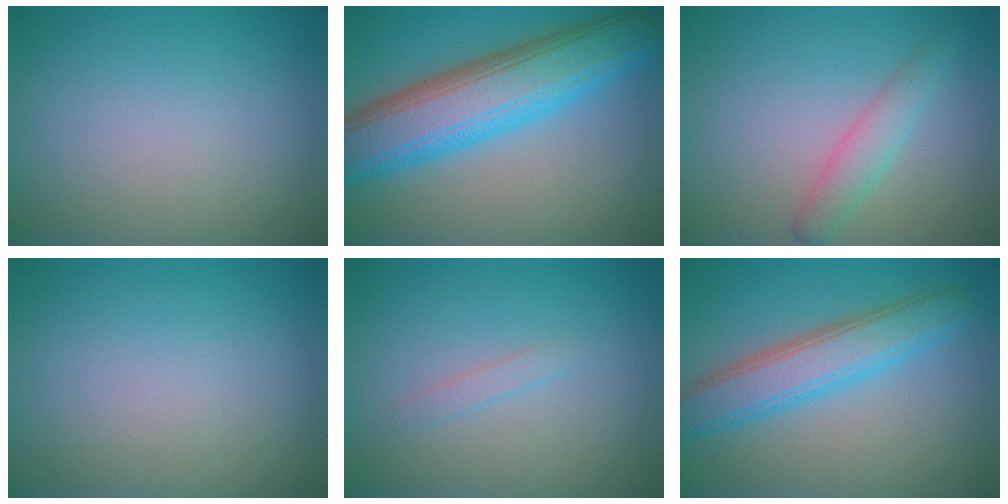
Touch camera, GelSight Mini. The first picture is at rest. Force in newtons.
{"total": 10.1, "press": 10.1, "slide": 0.4}
{"total": 1.7, "press": 1.7, "slide": 0.1}
{"total": 0.0}
{"total": 0.8, "press": 0.8, "slide": 0.1}
{"total": 5.2, "press": 5.2, "slide": 0.1}